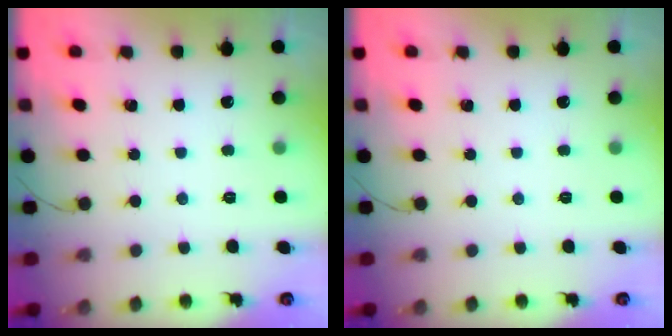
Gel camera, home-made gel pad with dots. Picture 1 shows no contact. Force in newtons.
{"total": 0.0}